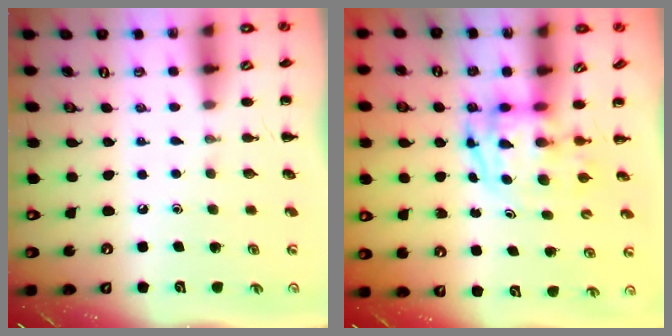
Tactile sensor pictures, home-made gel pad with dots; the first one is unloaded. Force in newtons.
{"total": 3.8, "press": 3.7, "slide": 0.7}